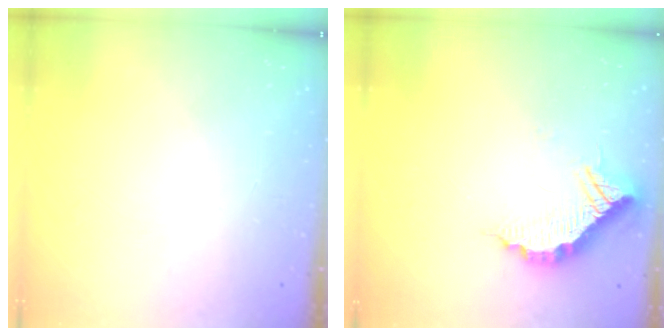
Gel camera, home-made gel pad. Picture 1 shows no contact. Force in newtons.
{"total": 11.6, "press": 11.6, "slide": 0.5}